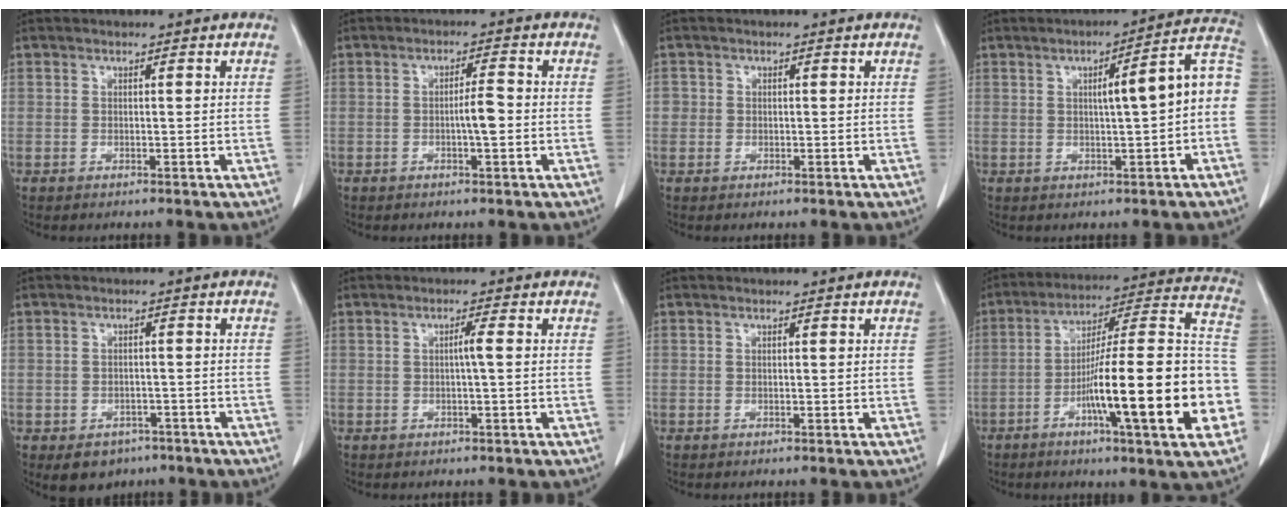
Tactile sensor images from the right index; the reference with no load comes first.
{"total": 3.4, "force": [-0.6, 0.3, 3.3], "torque": [-0.056, 0.002, -0.009]}
{"total": 1.4, "force": [0.0, 1.4, 0.2], "torque": [0.007, 0.005, -0.001]}
{"total": 9.6, "force": [0.1, 0.8, 9.6], "torque": [-0.124, 0.030, -0.003]}
{"total": 4.8, "force": [-3.0, 3.6, 1.3], "torque": [-0.013, 0.007, -0.033]}
{"total": 1.6, "force": [-0.1, -0.3, 1.6], "torque": [-0.030, 0.001, -0.001]}
{"total": 0.0}
{"total": 24.6, "force": [-7.0, 1.4, 23.5], "torque": [-0.287, 0.007, -0.109]}